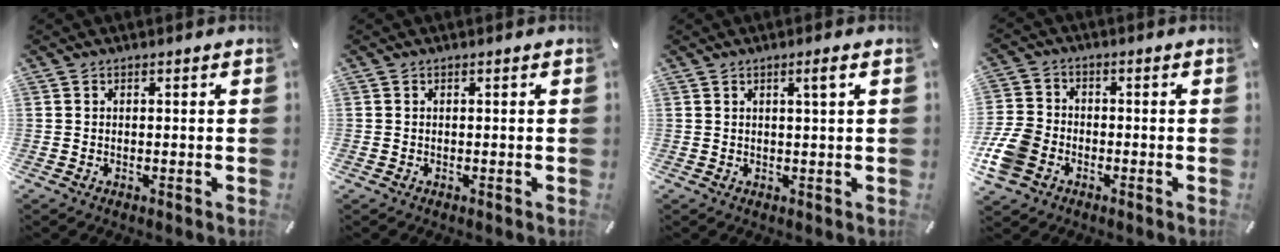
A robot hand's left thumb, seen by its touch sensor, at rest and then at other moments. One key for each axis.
{"total": 0.0}
{"total": 2.5, "fx": 1.2, "fy": -0.1, "fz": 2.2, "tx": -0.045, "ty": 0.000, "tz": 0.018}
{"total": 10.4, "fx": -3.9, "fy": 8.6, "fz": 4.3, "tx": -0.103, "ty": 0.033, "tz": -0.072}